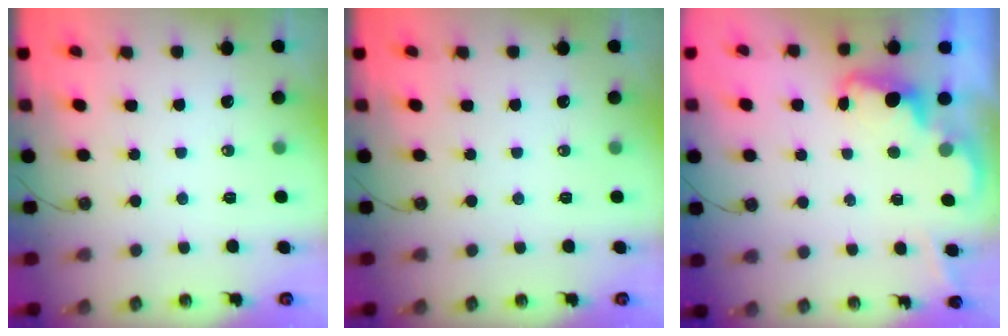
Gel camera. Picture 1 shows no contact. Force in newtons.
{"total": 0.0}
{"total": 2.2, "press": 2.1, "slide": 0.5}